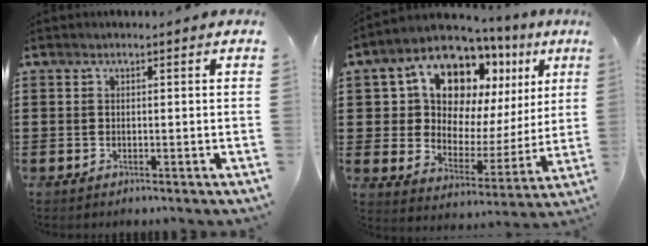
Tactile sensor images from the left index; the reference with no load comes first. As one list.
[{"total": 11.9, "force": [6.9, 7.5, 6.0], "torque": [-0.138, -0.040, 0.125]}]